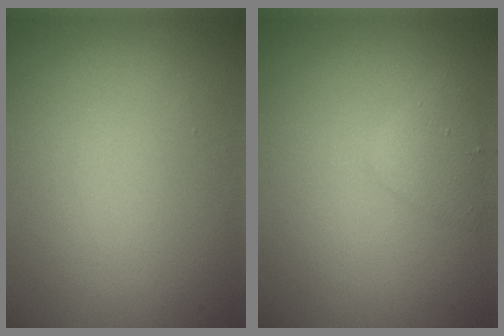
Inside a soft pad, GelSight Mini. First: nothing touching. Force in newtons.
{"total": 1.7, "press": 1.6, "slide": 0.1}